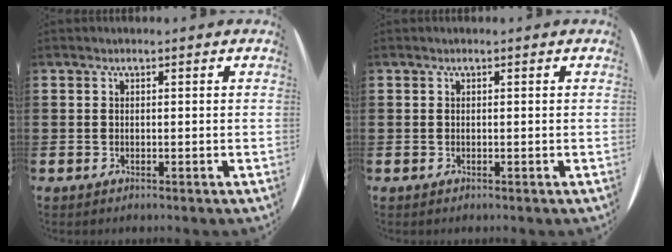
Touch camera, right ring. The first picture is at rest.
{"total": 0.0}